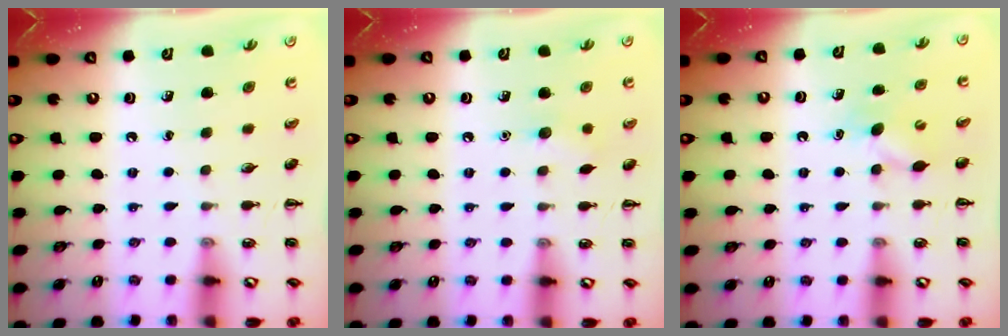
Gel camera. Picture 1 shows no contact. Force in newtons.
{"total": 5.4, "press": 5.2, "slide": 1.6}
{"total": 5.1, "press": 4.8, "slide": 1.5}